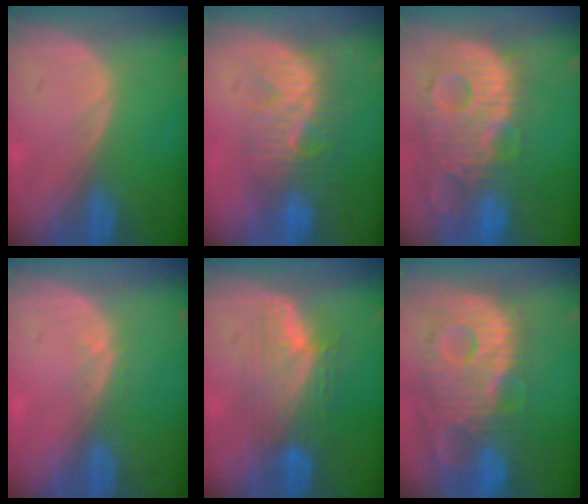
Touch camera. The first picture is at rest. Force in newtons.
{"total": 8.4, "press": 8.0, "slide": 2.4}
{"total": 13.9, "press": 11.9, "slide": 7.2}
{"total": 1.0, "press": 0.7, "slide": 0.7}
{"total": 7.6, "press": 7.3, "slide": 2.0}
{"total": 13.7, "press": 11.8, "slide": 6.8}